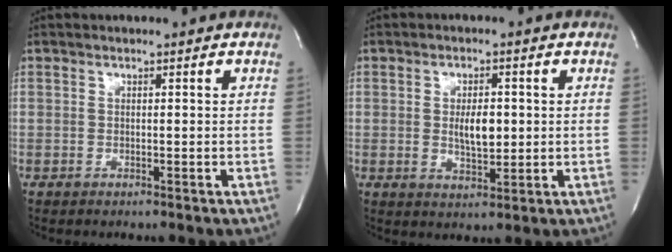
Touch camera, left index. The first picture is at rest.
{"total": 4.7, "force": [0.3, 1.9, 4.3], "torque": [-0.074, -0.005, 0.010]}